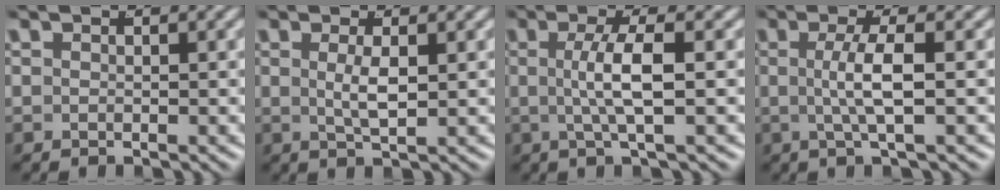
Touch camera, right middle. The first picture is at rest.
{"total": 2.0, "force": [0.3, -0.3, 1.9], "torque": [-0.037, -0.012, 0.014]}
{"total": 3.5, "force": [0.0, -0.2, 3.5], "torque": [-0.063, -0.001, 0.004]}
{"total": 3.1, "force": [-0.1, -0.4, 3.1], "torque": [-0.057, -0.002, 0.002]}